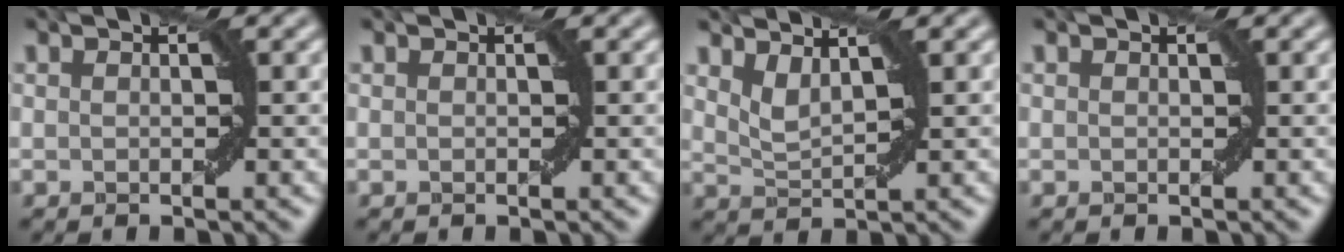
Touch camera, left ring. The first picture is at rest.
{"total": 0.0}
{"total": 2.3, "force": [1.8, 0.4, 1.3], "torque": [-0.029, -0.003, 0.038]}
{"total": 0.0}